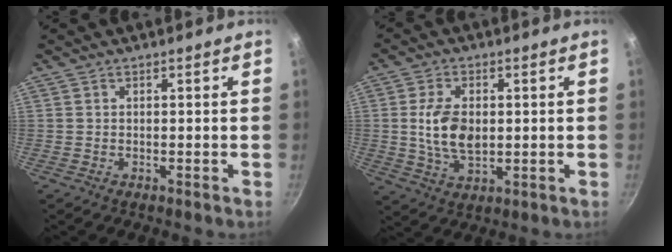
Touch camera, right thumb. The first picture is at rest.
{"total": 8.9, "force": [0.5, 5.4, 7.1], "torque": [-0.130, -0.007, 0.011]}